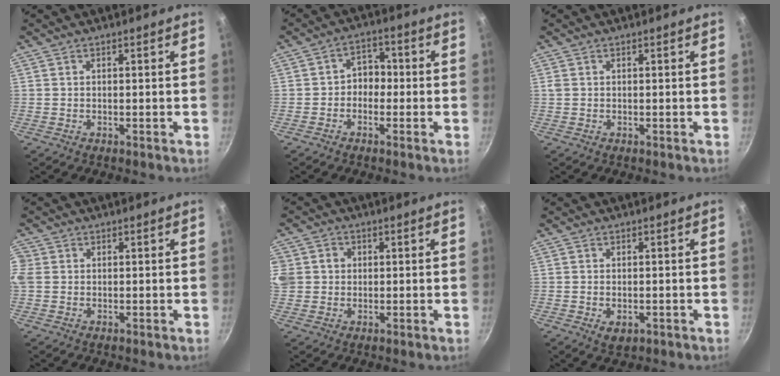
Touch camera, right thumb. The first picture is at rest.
{"total": 4.9, "force": [-0.9, 3.9, 2.9], "torque": [-0.013, 0.023, -0.029]}
{"total": 0.6, "force": [0.1, 0.5, 0.4], "torque": [-0.008, 0.002, 0.002]}
{"total": 5.5, "force": [0.8, 4.6, 2.8], "torque": [-0.084, 0.013, 0.019]}
{"total": 10.1, "force": [1.6, 9.2, 4.0], "torque": [-0.102, 0.025, 0.037]}
{"total": 2.6, "force": [-0.8, 1.5, 2.0], "torque": [-0.030, 0.003, -0.005]}